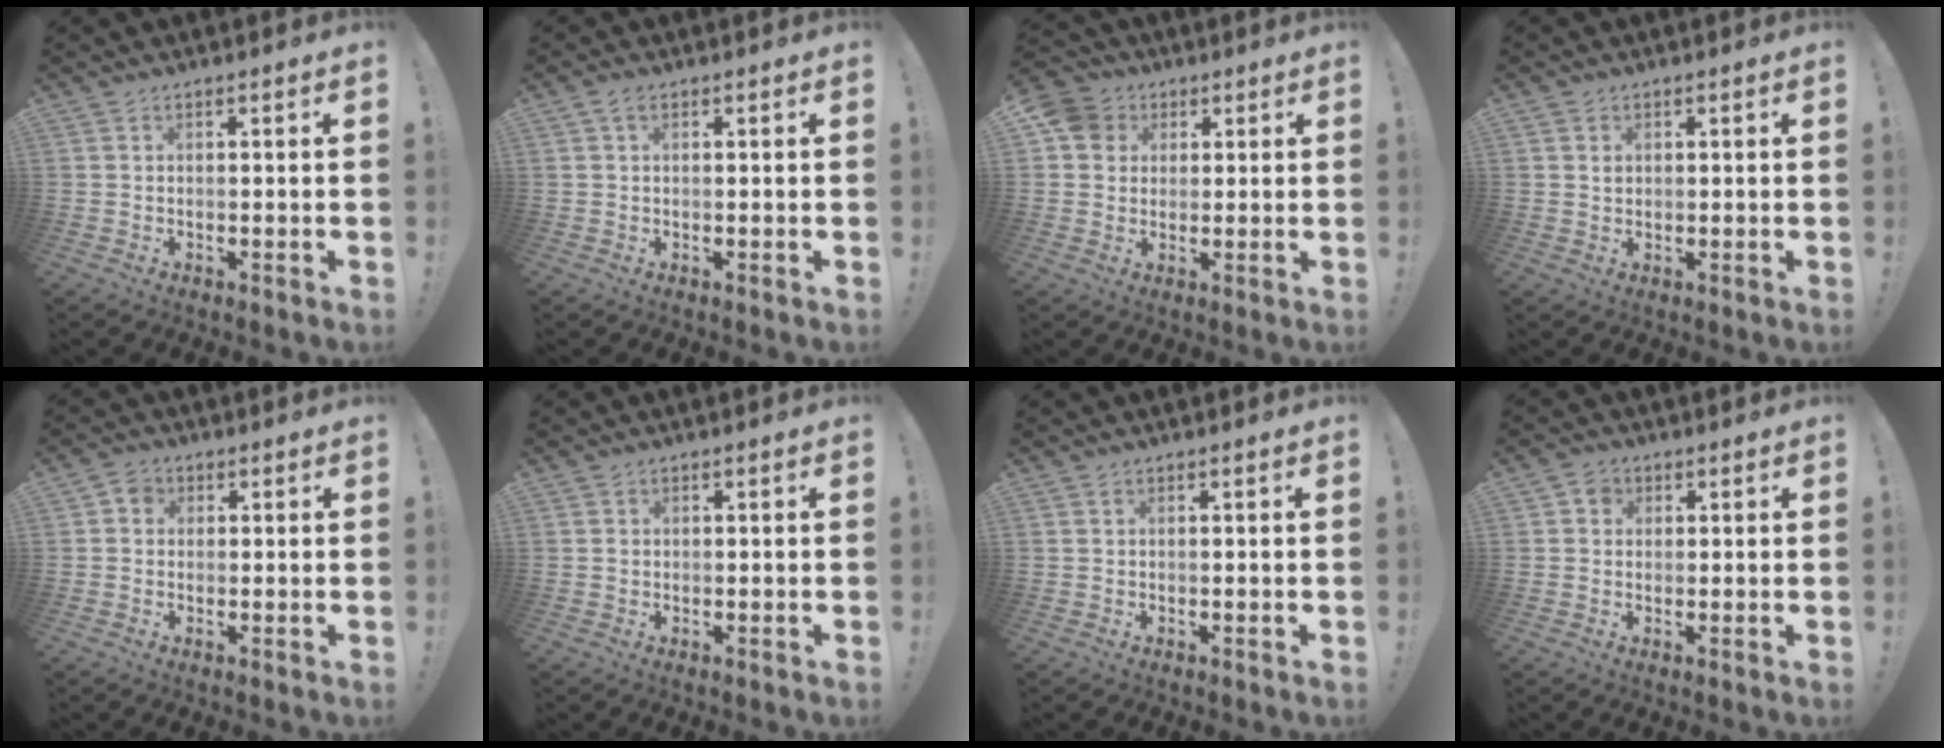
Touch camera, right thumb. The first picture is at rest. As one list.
[{"total": 2.2, "force": [1.0, 1.2, 1.5], "torque": [-0.025, 0.002, 0.017]}, {"total": 7.6, "force": [2.6, 6.7, 2.6], "torque": [-0.041, -0.004, 0.054]}, {"total": 1.4, "force": [0.5, 1.3, 0.3], "torque": [0.001, -0.001, 0.007]}, {"total": 2.9, "force": [0.1, 2.6, 1.2], "torque": [-0.021, 0.005, 0.002]}, {"total": 0.7, "force": [0.0, 0.7, -0.1], "torque": [0.003, 0.004, -0.002]}, {"total": 0.0}, {"total": 3.0, "force": [0.8, 2.7, 1.1], "torque": [-0.013, 0.001, 0.014]}]